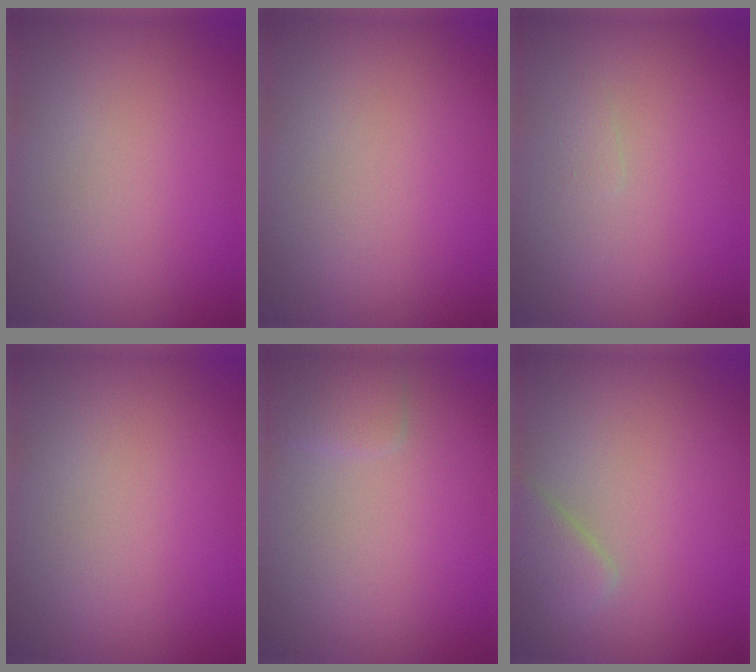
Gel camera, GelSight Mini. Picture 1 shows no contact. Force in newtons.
{"total": 0.0}
{"total": 0.6, "press": 0.6, "slide": 0.0}
{"total": 0.0}
{"total": 1.5, "press": 1.5, "slide": 0.1}
{"total": 1.9, "press": 1.9, "slide": 0.2}